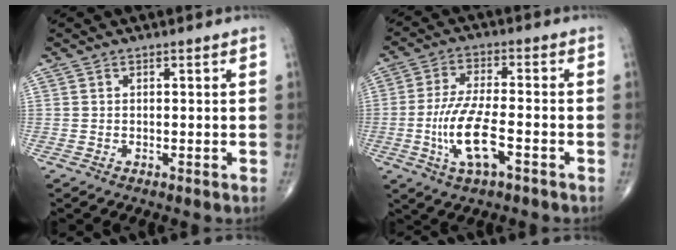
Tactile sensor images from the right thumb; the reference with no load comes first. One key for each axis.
{"total": 10.7, "fx": -3.4, "fy": 3.6, "fz": 9.5, "tx": -0.199, "ty": 0.014, "tz": -0.062}